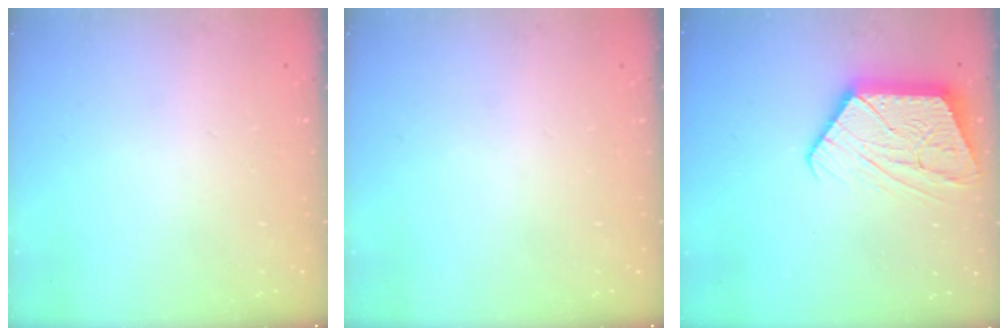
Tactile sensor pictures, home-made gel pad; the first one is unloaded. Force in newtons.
{"total": 0.0}
{"total": 14.3, "press": 14.3, "slide": 1.3}